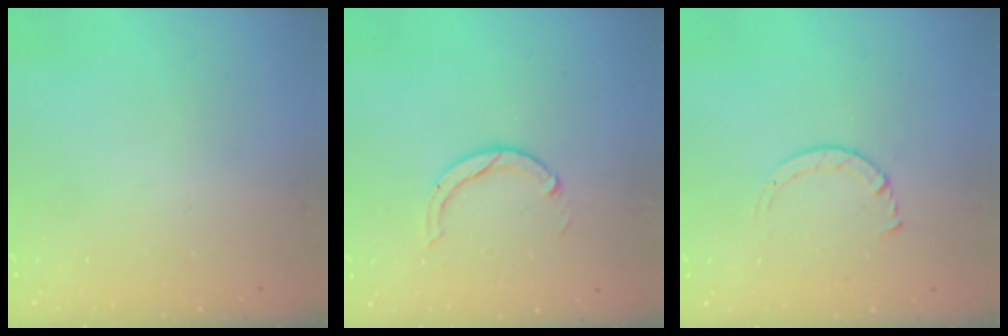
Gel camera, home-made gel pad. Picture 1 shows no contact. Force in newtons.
{"total": 3.0, "press": 3.0, "slide": 0.3}
{"total": 2.9, "press": 2.8, "slide": 0.3}